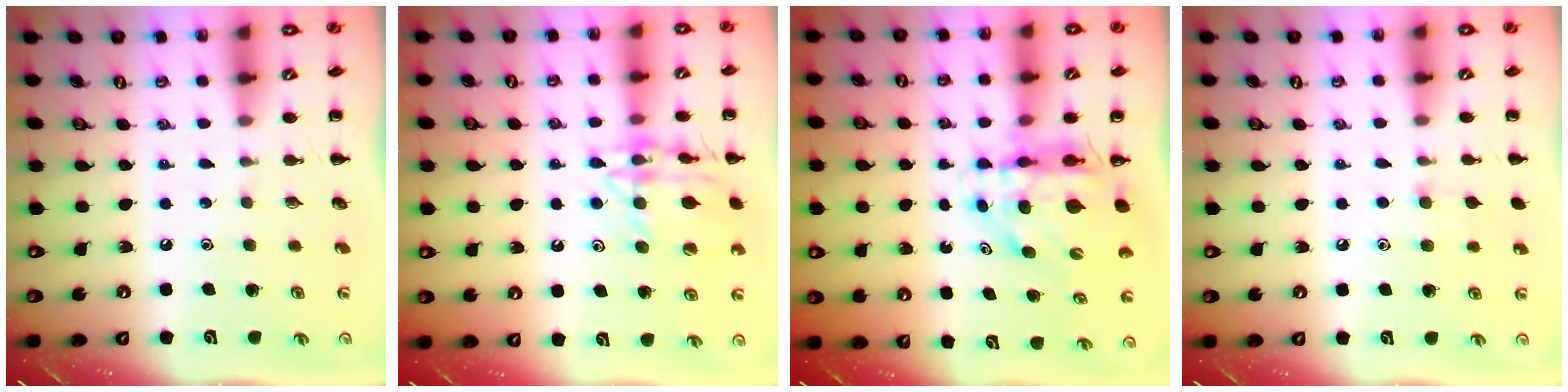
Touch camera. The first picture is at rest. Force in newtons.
{"total": 15.0, "press": 14.9, "slide": 0.8}
{"total": 7.4, "press": 7.0, "slide": 2.2}
{"total": 5.1, "press": 4.7, "slide": 2.0}